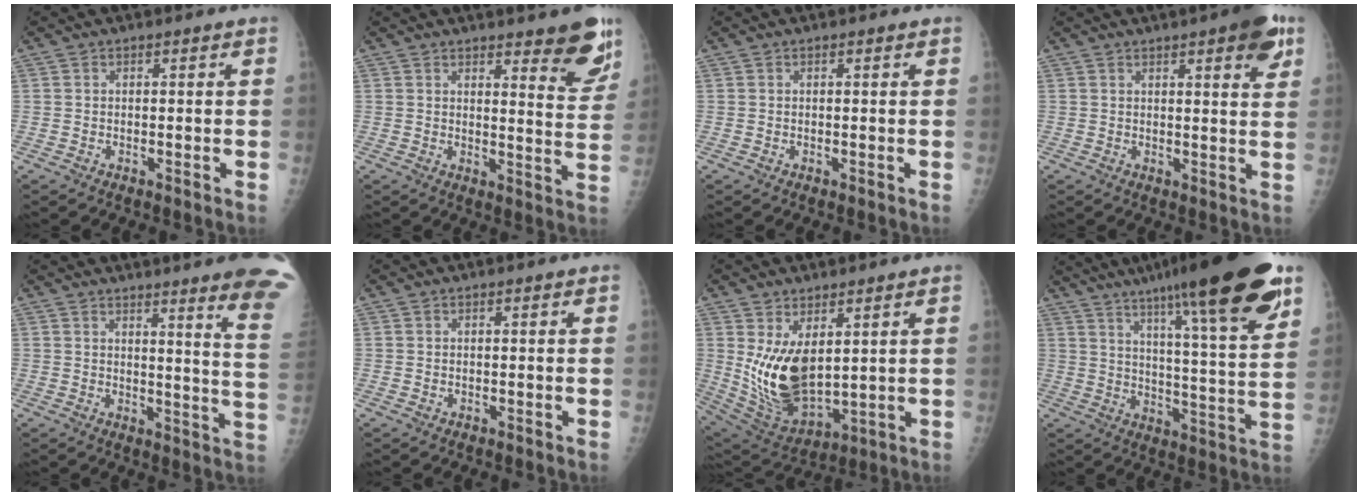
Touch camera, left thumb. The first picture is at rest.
{"total": 9.6, "force": [6.5, 2.3, 6.7], "torque": [-0.052, -0.044, 0.080]}
{"total": 0.0}
{"total": 8.1, "force": [4.4, 1.9, 6.6], "torque": [-0.070, -0.014, 0.051]}
{"total": 16.8, "force": [12.9, -0.3, 10.8], "torque": [-0.115, -0.098, 0.140]}
{"total": 0.7, "force": [0.3, 0.3, 0.5], "torque": [-0.008, 0.004, 0.007]}
{"total": 13.2, "force": [3.5, 7.1, 10.6], "torque": [-0.178, -0.034, 0.092]}
{"total": 25.4, "force": [16.4, 3.2, 19.2], "torque": [-0.276, -0.047, 0.243]}